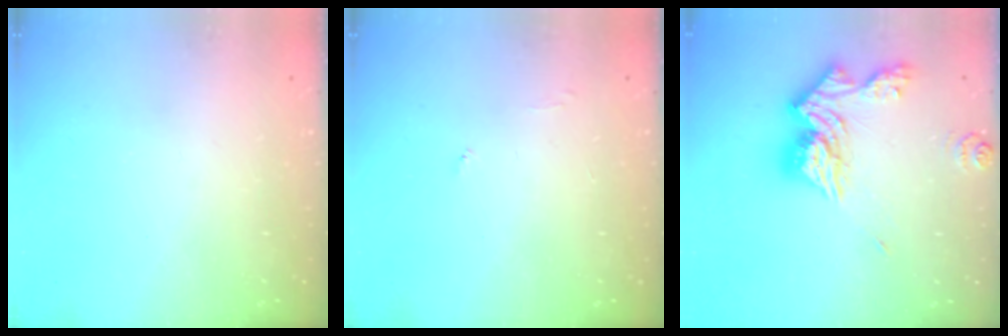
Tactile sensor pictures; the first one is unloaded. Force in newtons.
{"total": 3.9, "press": 3.9, "slide": 0.3}
{"total": 15.2, "press": 15.1, "slide": 1.6}